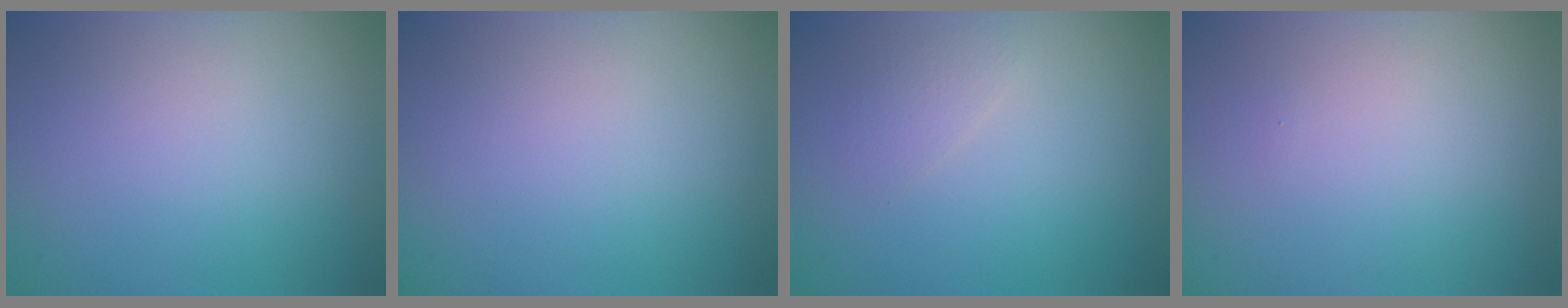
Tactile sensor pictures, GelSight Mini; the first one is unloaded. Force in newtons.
{"total": 0.0}
{"total": 1.0, "press": 1.0, "slide": 0.1}
{"total": 0.0}